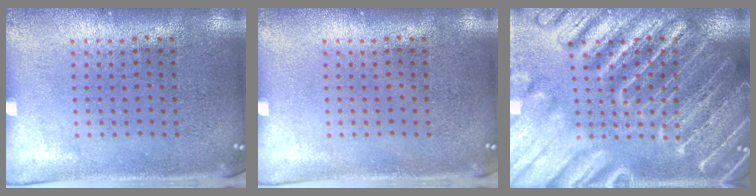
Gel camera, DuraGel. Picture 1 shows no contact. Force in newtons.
{"total": 0.0}
{"total": 6.3, "press": 6.2, "slide": 0.7}